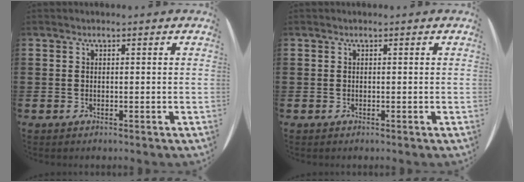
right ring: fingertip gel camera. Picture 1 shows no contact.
{"total": 0.0}